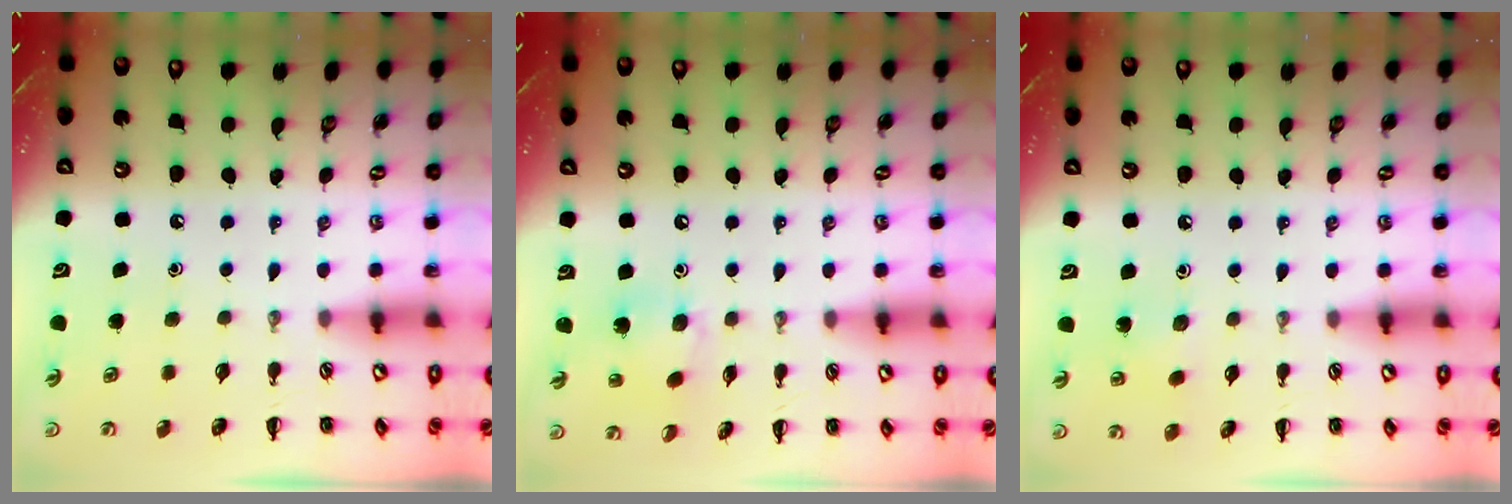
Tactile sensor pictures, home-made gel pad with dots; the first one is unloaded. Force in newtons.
{"total": 9.0, "press": 8.8, "slide": 2.1}
{"total": 7.2, "press": 6.9, "slide": 2.1}